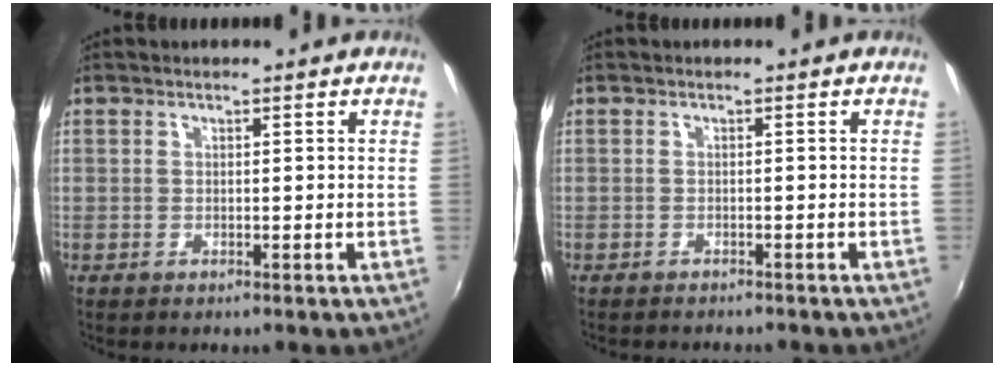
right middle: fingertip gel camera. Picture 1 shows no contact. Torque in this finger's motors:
{"motor_torque": [0.96, -1.17, 0.07, 0.05]}